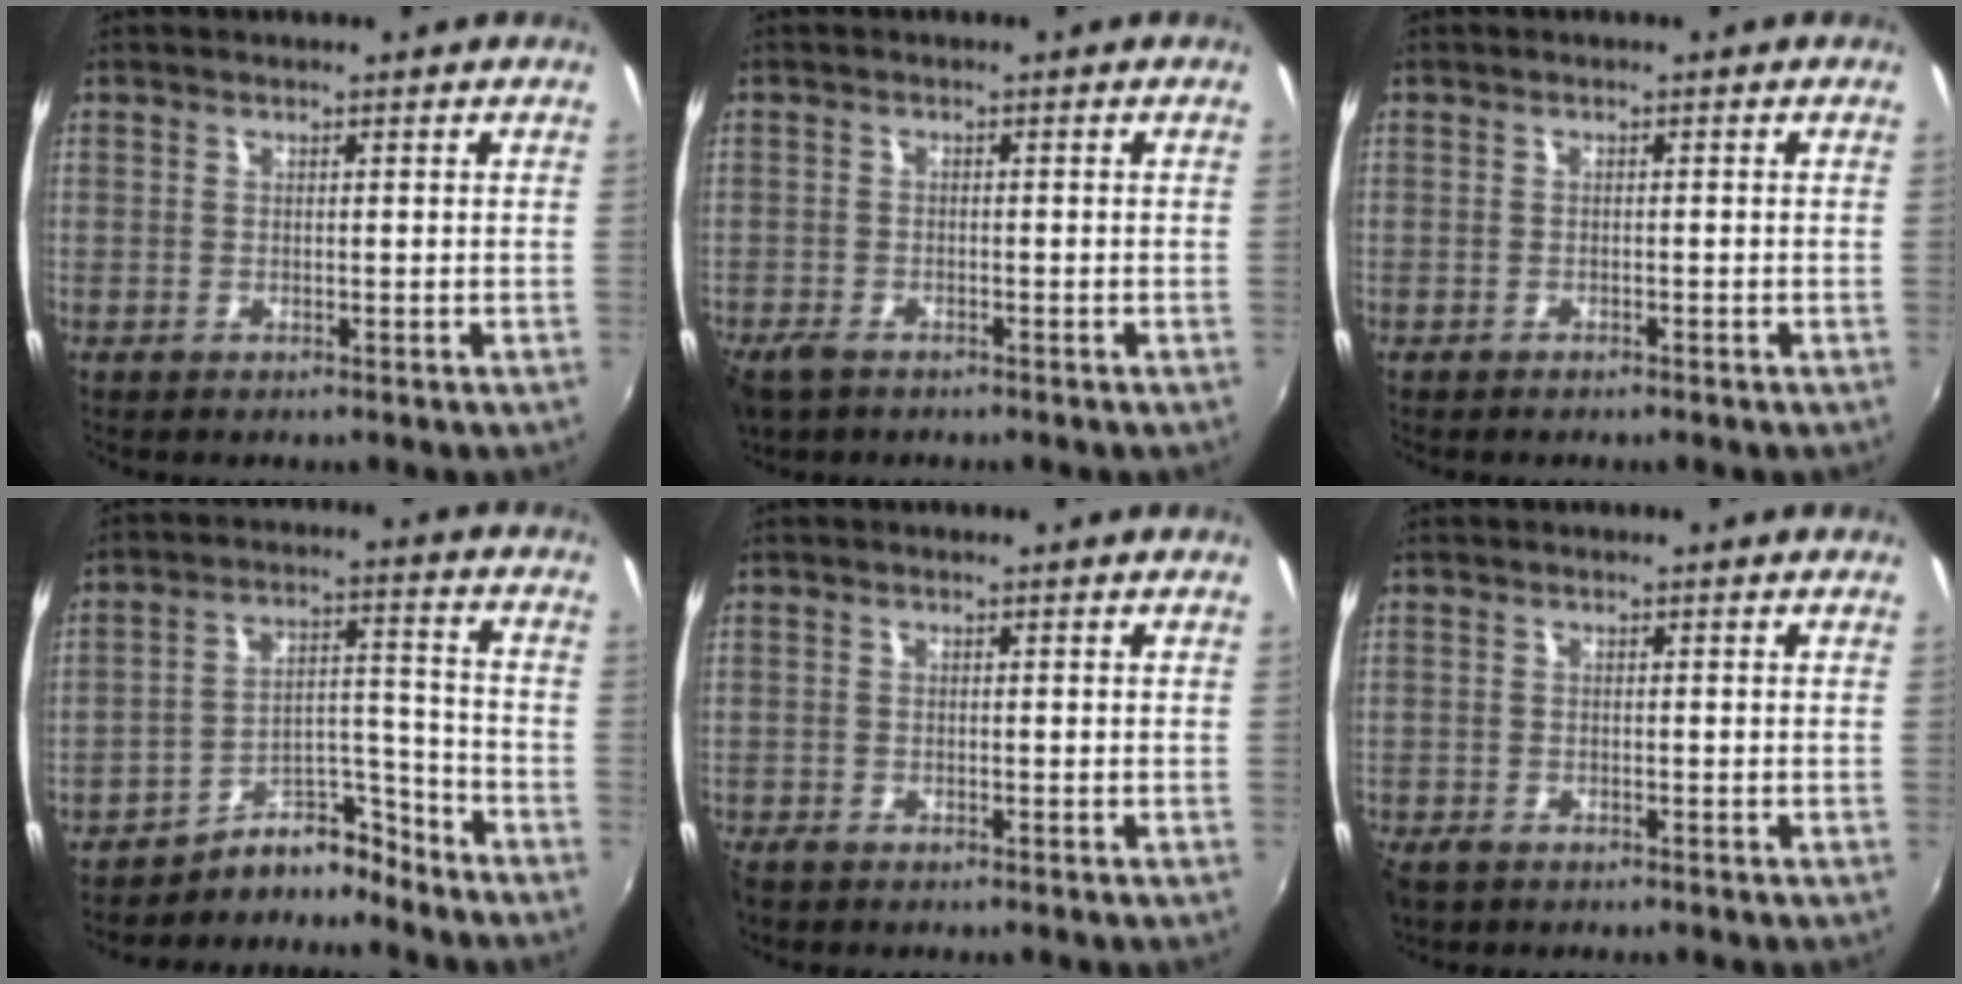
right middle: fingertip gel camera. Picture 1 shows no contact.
{"total": 4.3, "force": [-3.2, 2.0, 2.0], "torque": [-0.056, -0.015, -0.062]}
{"total": 0.9, "force": [-0.9, 0.3, 0.2], "torque": [-0.009, -0.001, -0.013]}
{"total": 8.0, "force": [-7.6, 2.2, 0.6], "torque": [-0.005, 0.046, -0.132]}
{"total": 1.6, "force": [-1.4, 0.7, 0.5], "torque": [-0.013, -0.007, -0.029]}
{"total": 2.8, "force": [-2.2, 1.4, 1.1], "torque": [-0.030, -0.011, -0.042]}